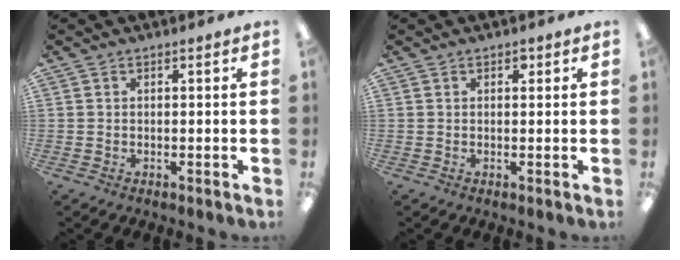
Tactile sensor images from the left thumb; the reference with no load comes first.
{"total": 1.3, "force": [0.7, 0.8, 0.8], "torque": [-0.009, 0.001, 0.010]}